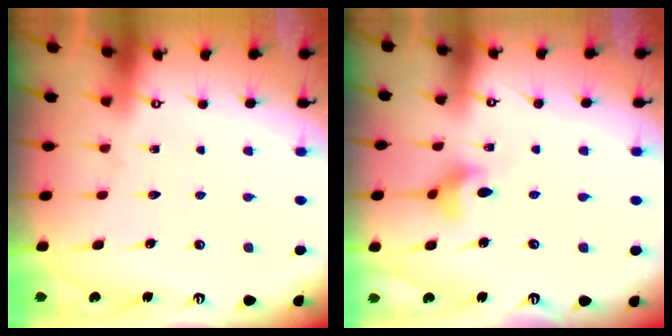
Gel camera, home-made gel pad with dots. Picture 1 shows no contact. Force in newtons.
{"total": 6.4, "press": 6.1, "slide": 1.8}